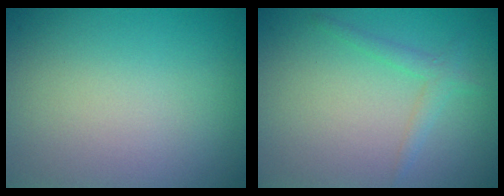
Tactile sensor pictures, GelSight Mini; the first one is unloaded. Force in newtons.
{"total": 1.5, "press": 1.5, "slide": 0.0}